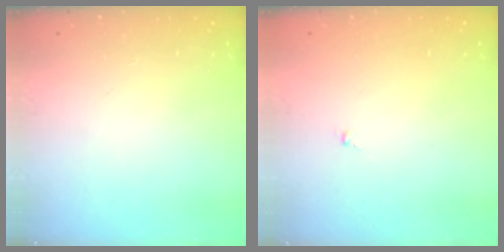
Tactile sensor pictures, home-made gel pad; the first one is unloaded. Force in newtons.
{"total": 0.0}